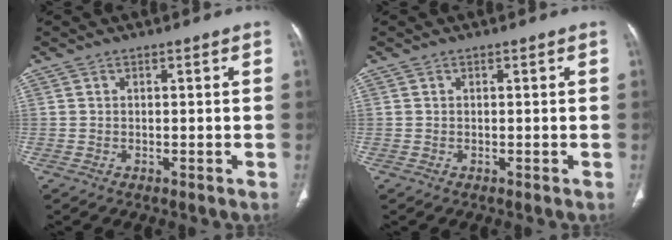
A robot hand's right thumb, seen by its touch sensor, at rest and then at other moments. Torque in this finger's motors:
{"motor_torque": [-0.12, 0.01, 0.09, -0.05, 0.00]}